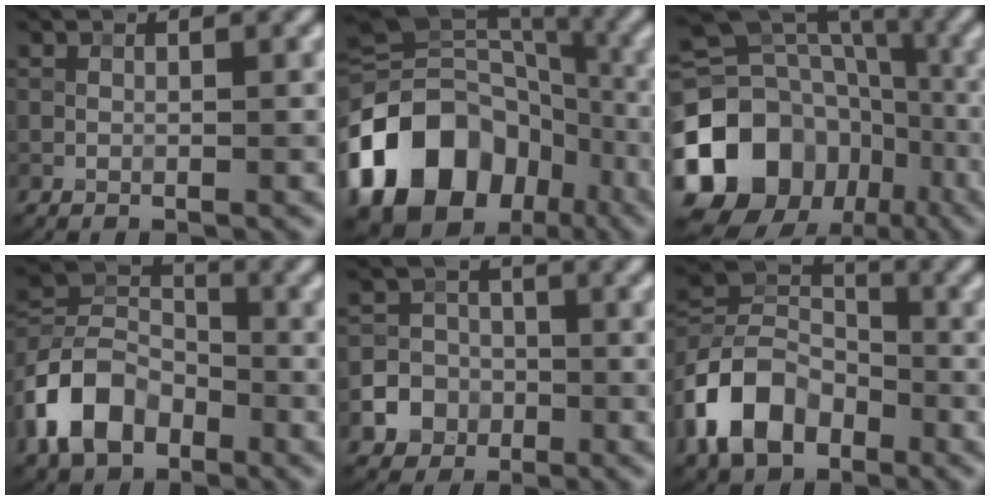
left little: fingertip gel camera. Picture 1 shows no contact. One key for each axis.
{"total": 18.0, "fx": -7.4, "fy": 13.4, "fz": 9.3, "tx": -0.200, "ty": 0.015, "tz": -0.143}
{"total": 20.2, "fx": -7.8, "fy": 16.6, "fz": 8.4, "tx": -0.188, "ty": -0.015, "tz": -0.145}
{"total": 7.8, "fx": -3.8, "fy": 5.4, "fz": 4.1, "tx": -0.083, "ty": 0.006, "tz": -0.087}
{"total": 4.7, "fx": -2.0, "fy": 4.1, "fz": 0.9, "tx": 0.008, "ty": -0.007, "tz": -0.054}
{"total": 8.7, "fx": -4.1, "fy": 6.0, "fz": 4.8, "tx": -0.095, "ty": 0.007, "tz": -0.092}